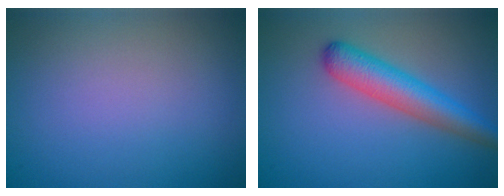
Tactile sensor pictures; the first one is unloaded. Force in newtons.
{"total": 4.7, "press": 4.6, "slide": 0.1}